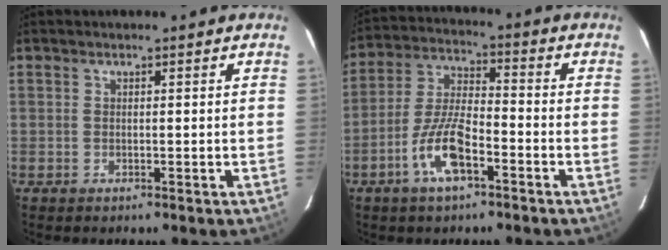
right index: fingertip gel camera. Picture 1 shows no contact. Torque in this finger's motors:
{"motor_torque": [1.65, -0.49, 0.89, 0.11]}